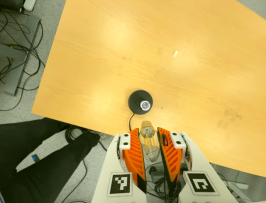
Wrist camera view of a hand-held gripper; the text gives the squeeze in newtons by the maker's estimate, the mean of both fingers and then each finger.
{"total": 20.9, "left": 23.3, "right": 18.4}